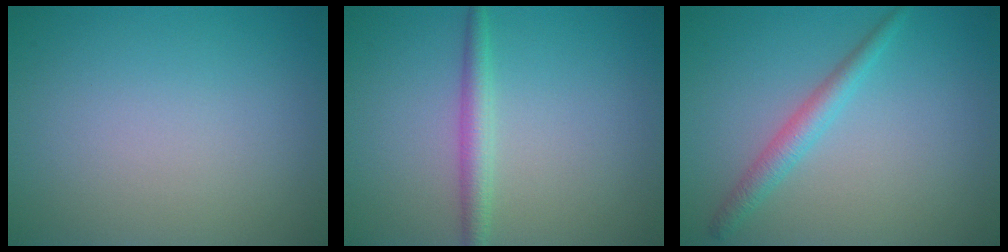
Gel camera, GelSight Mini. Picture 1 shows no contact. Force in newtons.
{"total": 2.2, "press": 2.2, "slide": 0.0}
{"total": 2.2, "press": 2.2, "slide": 0.1}